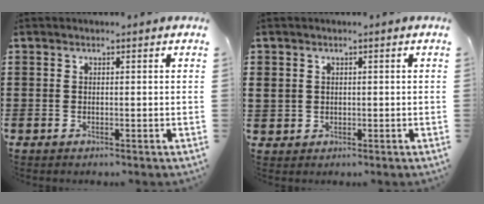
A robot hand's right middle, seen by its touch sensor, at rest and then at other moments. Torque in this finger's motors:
{"motor_torque": [1.52, 0.62, 0.08, 0.03]}